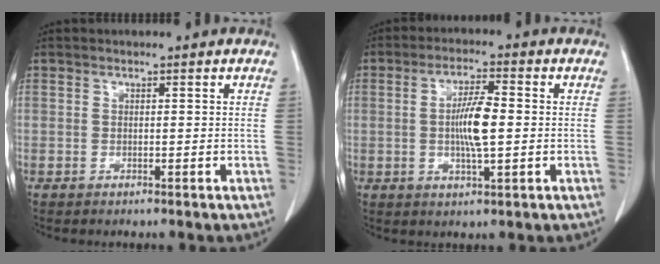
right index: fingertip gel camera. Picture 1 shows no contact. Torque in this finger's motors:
{"motor_torque": [0.30, -0.04, 0.19, 0.10]}